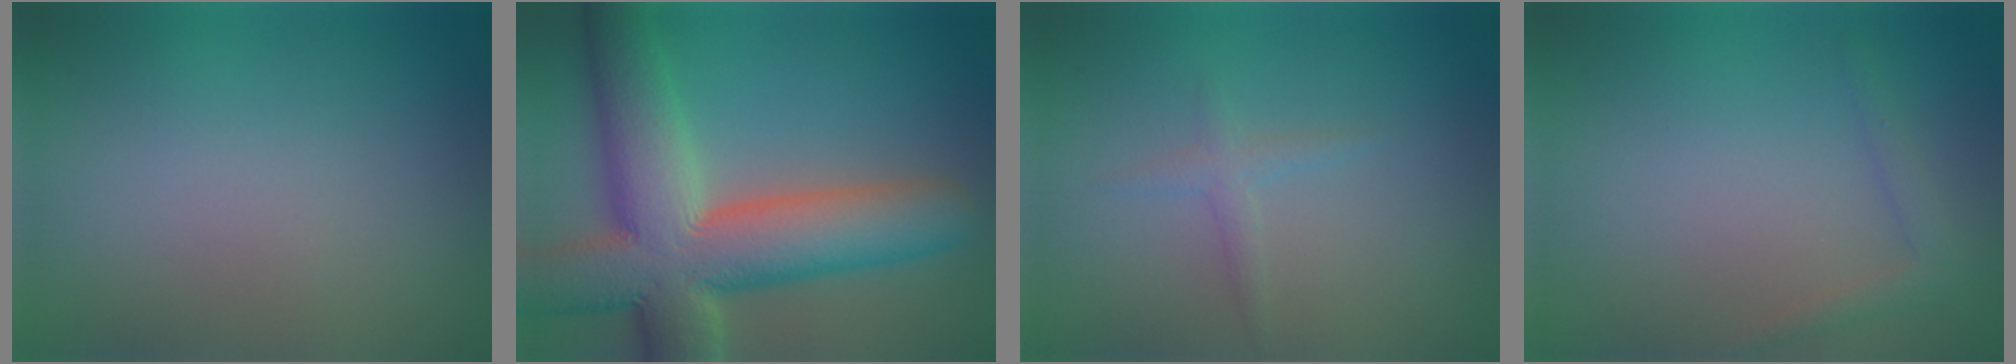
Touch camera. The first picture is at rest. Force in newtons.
{"total": 13.5, "press": 13.4, "slide": 1.0}
{"total": 1.2, "press": 1.2, "slide": 0.1}
{"total": 1.5, "press": 1.5, "slide": 0.1}